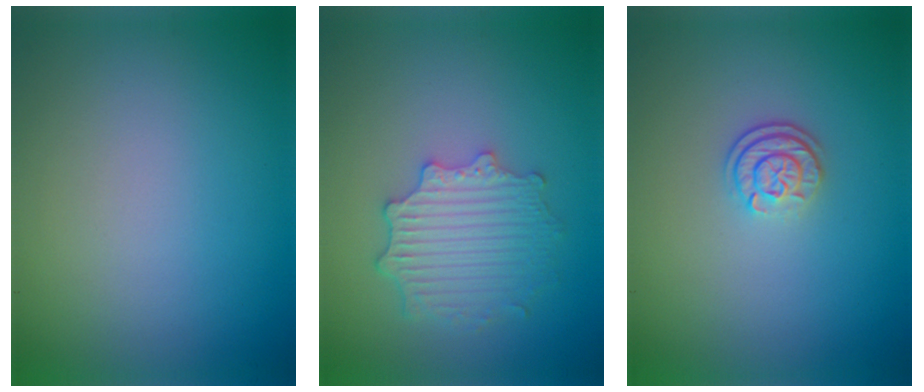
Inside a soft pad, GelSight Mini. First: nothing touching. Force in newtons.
{"total": 4.2, "press": 3.5, "slide": 2.4}
{"total": 2.3, "press": 1.7, "slide": 1.5}